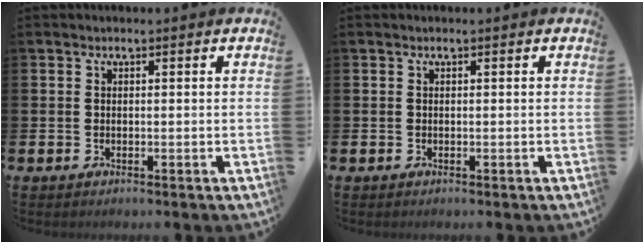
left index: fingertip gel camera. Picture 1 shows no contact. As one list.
[{"total": 0.0}]